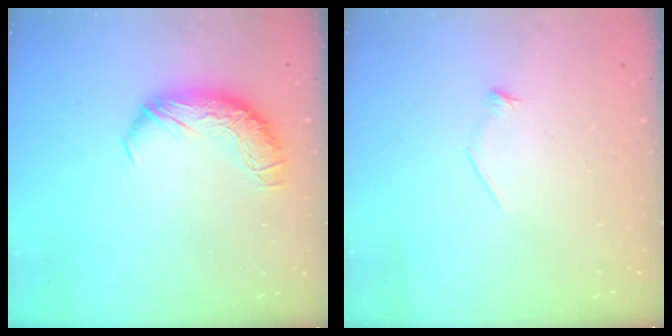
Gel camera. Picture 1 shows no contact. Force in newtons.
{"total": 7.7, "press": 7.7, "slide": 0.6}